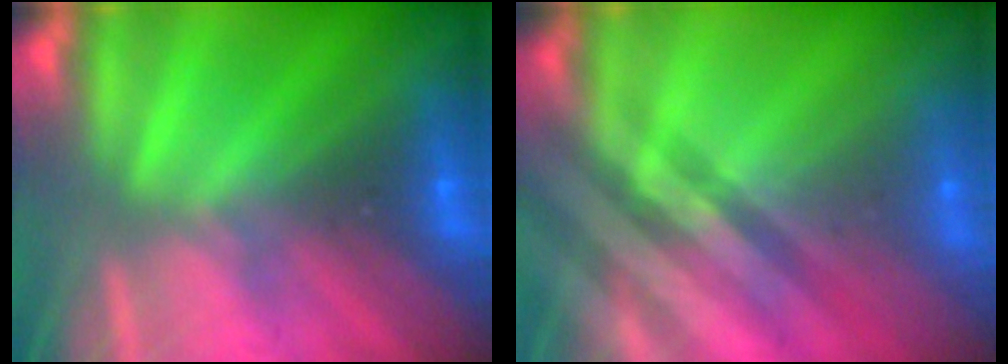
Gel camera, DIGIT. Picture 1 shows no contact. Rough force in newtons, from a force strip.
{"total": 2.4}